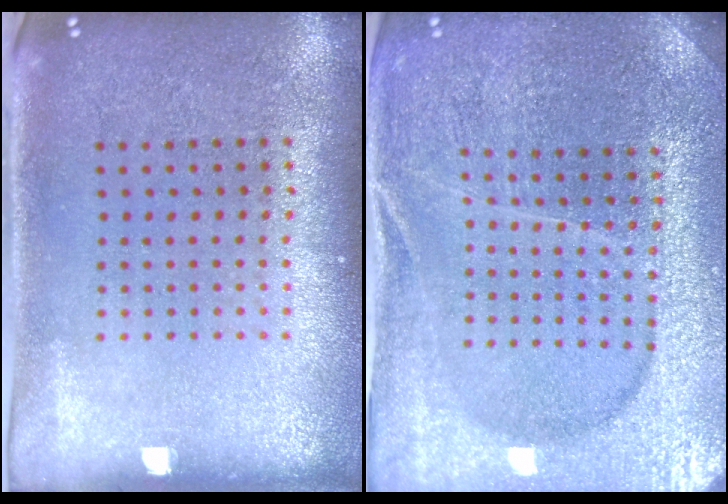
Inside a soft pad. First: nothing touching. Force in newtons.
{"total": 4.1, "press": 3.9, "slide": 1.1}